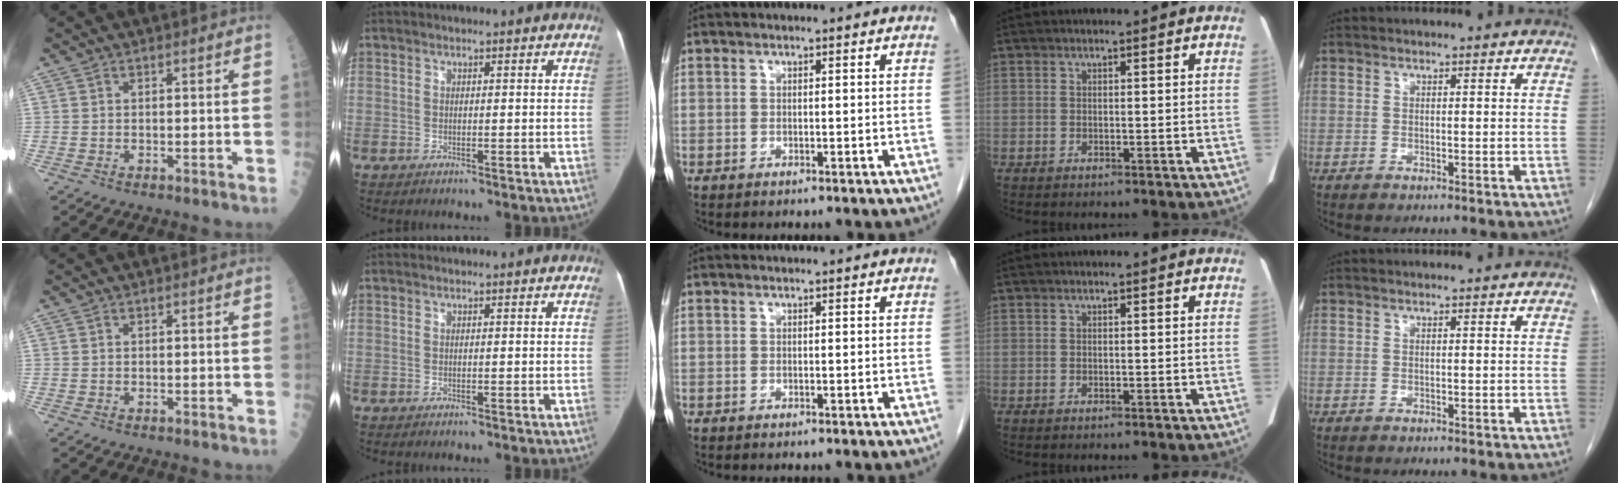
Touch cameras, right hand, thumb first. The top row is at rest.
{}